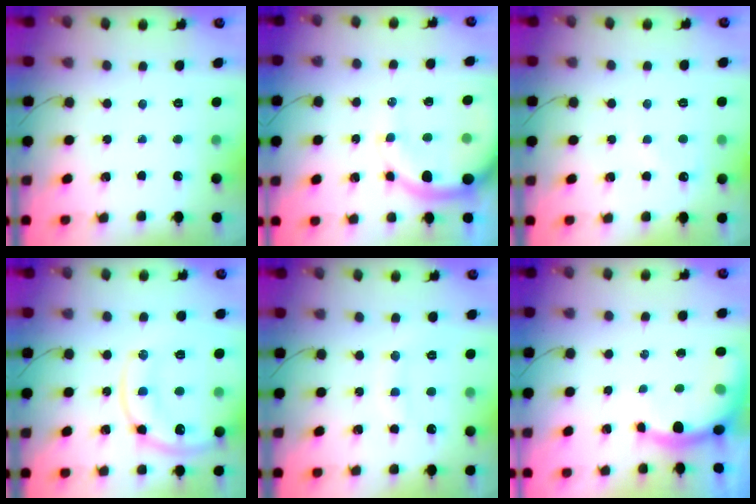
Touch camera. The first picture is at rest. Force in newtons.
{"total": 12.6, "press": 12.2, "slide": 3.0}
{"total": 6.3, "press": 6.1, "slide": 1.6}
{"total": 18.4, "press": 18.2, "slide": 2.2}
{"total": 10.5, "press": 10.5, "slide": 0.9}
{"total": 7.0, "press": 6.9, "slide": 1.1}